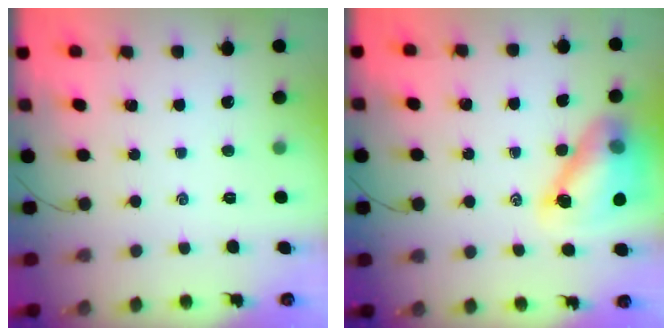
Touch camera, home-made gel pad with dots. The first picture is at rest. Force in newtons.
{"total": 12.3, "press": 11.8, "slide": 3.5}